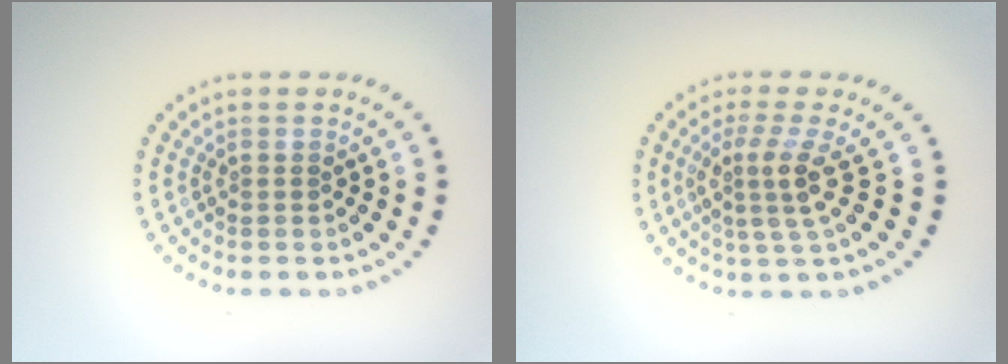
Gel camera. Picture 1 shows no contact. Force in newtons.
{"total": 3.1, "press": 2.2, "slide": 2.1}